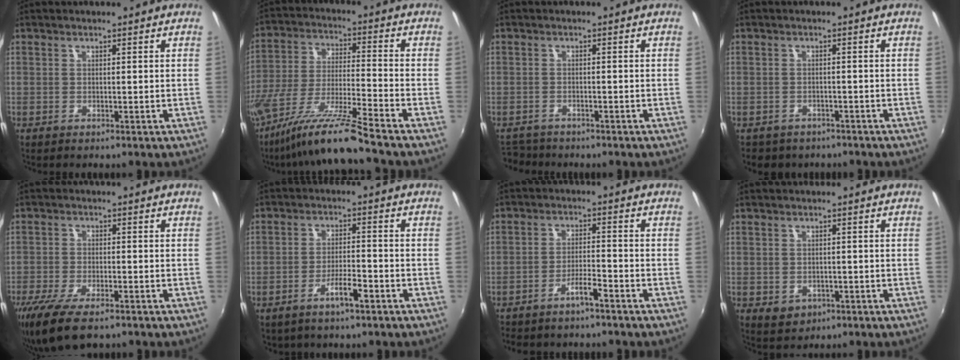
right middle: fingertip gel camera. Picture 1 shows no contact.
{"total": 14.9, "force": [-11.9, -1.6, 8.8], "torque": [-0.172, -0.027, -0.220]}
{"total": 5.0, "force": [-4.5, 2.1, 1.0], "torque": [-0.037, -0.011, -0.076]}
{"total": 4.7, "force": [-3.4, 3.0, 1.2], "torque": [-0.033, -0.014, -0.045]}
{"total": 10.8, "force": [-7.7, 3.8, 6.6], "torque": [-0.155, -0.038, -0.137]}
{"total": 4.8, "force": [-3.0, 1.5, 3.4], "torque": [-0.068, 0.001, -0.044]}
{"total": 4.4, "force": [-3.7, 0.7, 2.3], "torque": [-0.058, 0.005, -0.066]}
{"total": 3.8, "force": [-1.3, 3.1, 1.7], "torque": [-0.036, -0.008, -0.011]}